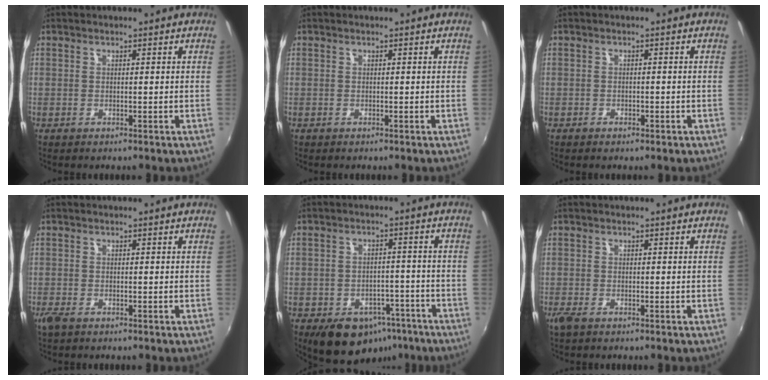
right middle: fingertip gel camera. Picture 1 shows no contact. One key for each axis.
{"total": 0.0}
{"total": 1.7, "fx": -1.1, "fy": 0.9, "fz": 0.9, "tx": -0.017, "ty": -0.003, "tz": -0.016}
{"total": 2.1, "fx": -1.4, "fy": 0.9, "fz": 1.2, "tx": -0.026, "ty": -0.008, "tz": -0.027}
{"total": 12.0, "fx": -7.5, "fy": 7.8, "fz": 5.3, "tx": -0.098, "ty": 0.021, "tz": -0.081}
{"total": 2.1, "fx": -1.4, "fy": 0.9, "fz": 1.3, "tx": -0.027, "ty": -0.008, "tz": -0.027}